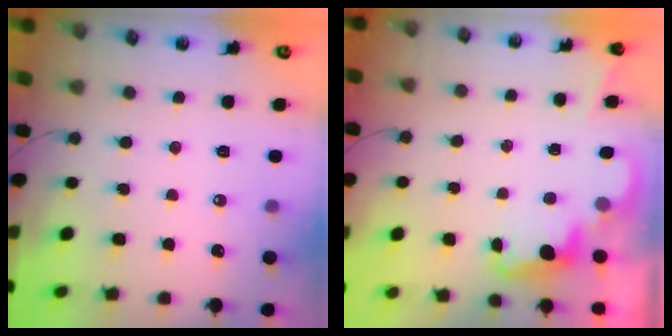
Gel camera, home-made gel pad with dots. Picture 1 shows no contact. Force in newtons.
{"total": 2.3, "press": 2.3, "slide": 0.5}